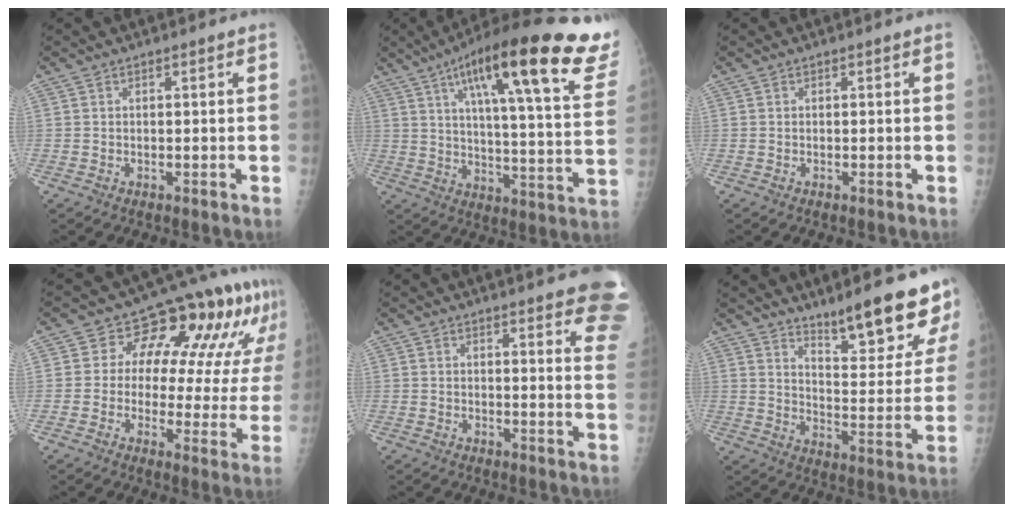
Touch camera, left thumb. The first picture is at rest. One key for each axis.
{"total": 29.9, "fx": 18.1, "fy": 6.1, "fz": 23.0, "tx": -0.299, "ty": -0.043, "tz": 0.250}
{"total": 0.0}
{"total": 17.1, "fx": 8.5, "fy": 9.2, "fz": 11.6, "tx": -0.099, "ty": -0.023, "tz": 0.093}
{"total": 14.0, "fx": 10.2, "fy": 3.1, "fz": 9.1, "tx": -0.082, "ty": -0.045, "tz": 0.100}
{"total": 16.7, "fx": 12.6, "fy": 3.3, "fz": 10.4, "tx": -0.105, "ty": -0.093, "tz": 0.193}